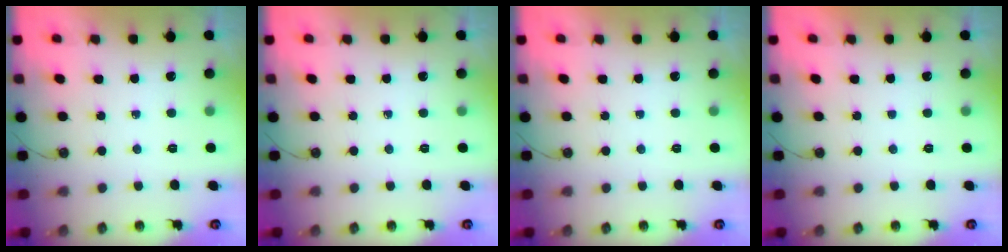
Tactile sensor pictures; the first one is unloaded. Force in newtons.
{"total": 0.0}
{"total": 0.0}
{"total": 0.0}